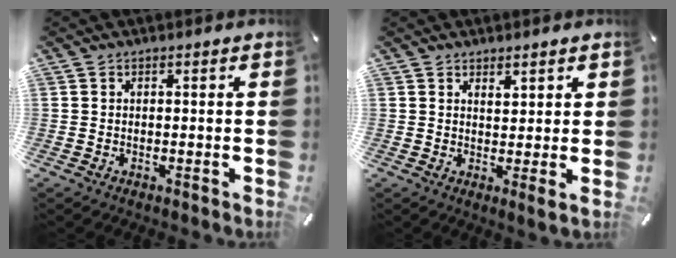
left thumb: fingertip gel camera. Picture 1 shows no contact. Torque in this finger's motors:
{"motor_torque": [0.20, -0.37, 0.16, 0.18, 0.00]}